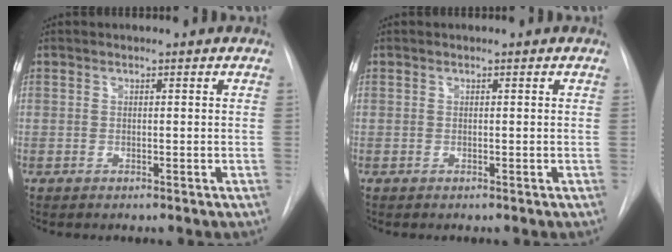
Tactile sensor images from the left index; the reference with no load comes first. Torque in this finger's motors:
{"motor_torque": [-0.01, 0.01, 0.00, 0.01]}